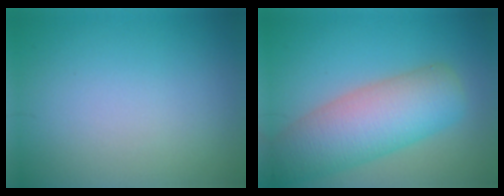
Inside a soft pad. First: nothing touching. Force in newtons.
{"total": 8.6, "press": 8.6, "slide": 0.5}